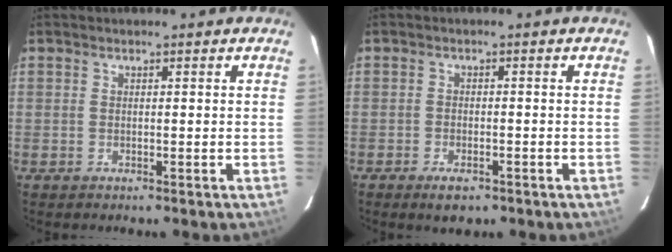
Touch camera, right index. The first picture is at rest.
{"total": 4.0, "force": [-2.6, 1.9, 2.4], "torque": [-0.056, -0.009, -0.042]}